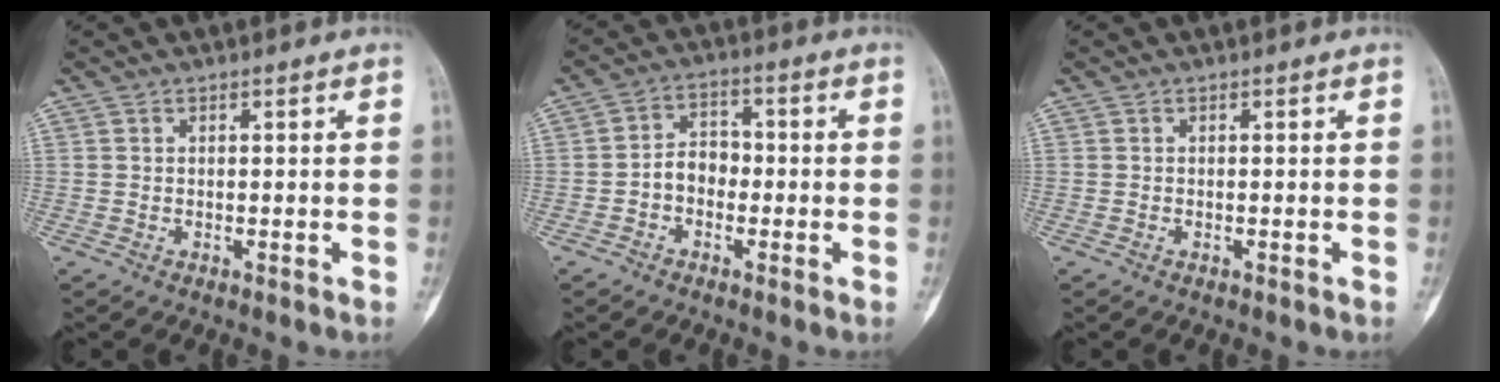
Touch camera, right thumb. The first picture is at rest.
{"total": 5.1, "force": [-1.4, 3.9, 3.1], "torque": [-0.028, 0.025, -0.036]}
{"total": 0.0}